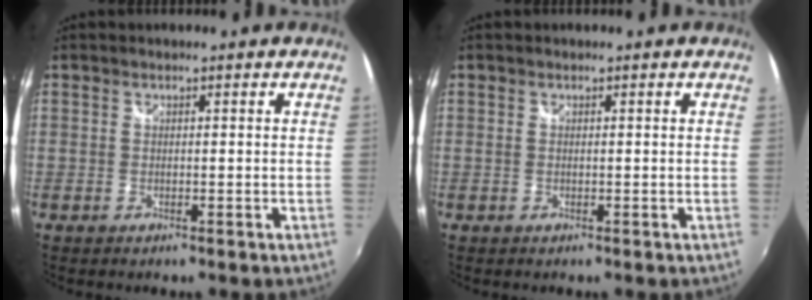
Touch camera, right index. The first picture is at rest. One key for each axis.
{"total": 0.0}